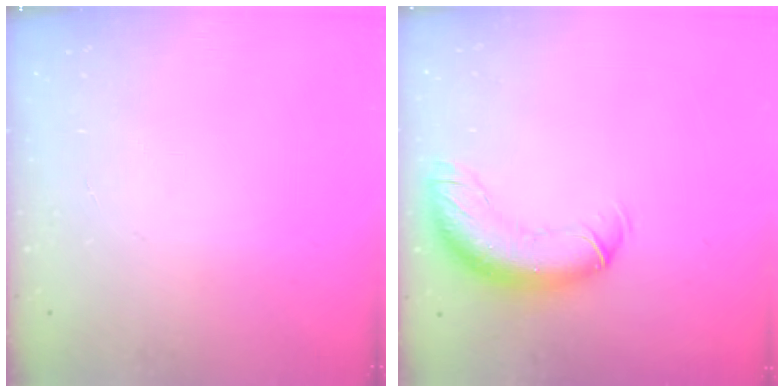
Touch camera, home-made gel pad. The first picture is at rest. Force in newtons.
{"total": 13.1, "press": 12.8, "slide": 2.9}